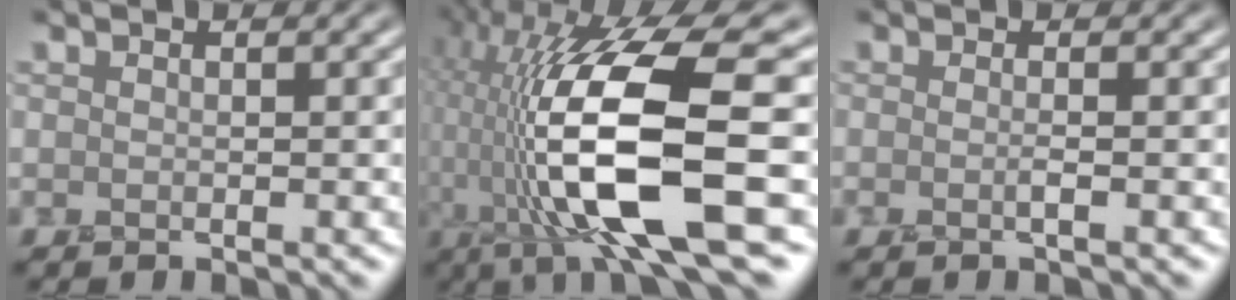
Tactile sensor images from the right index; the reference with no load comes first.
{"total": 16.1, "force": [-1.1, 4.4, 15.4], "torque": [-0.293, 0.009, -0.014]}
{"total": 0.7, "force": [-0.3, 0.1, 0.7], "torque": [-0.009, -0.005, -0.009]}